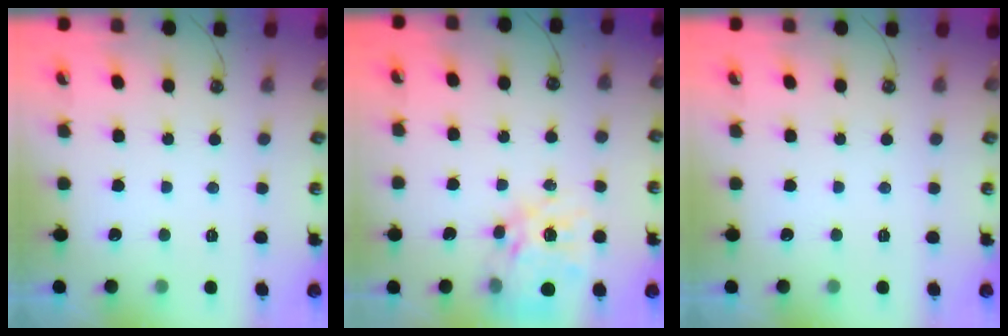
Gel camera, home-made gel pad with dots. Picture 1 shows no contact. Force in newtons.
{"total": 14.5, "press": 14.5, "slide": 1.0}
{"total": 0.0}